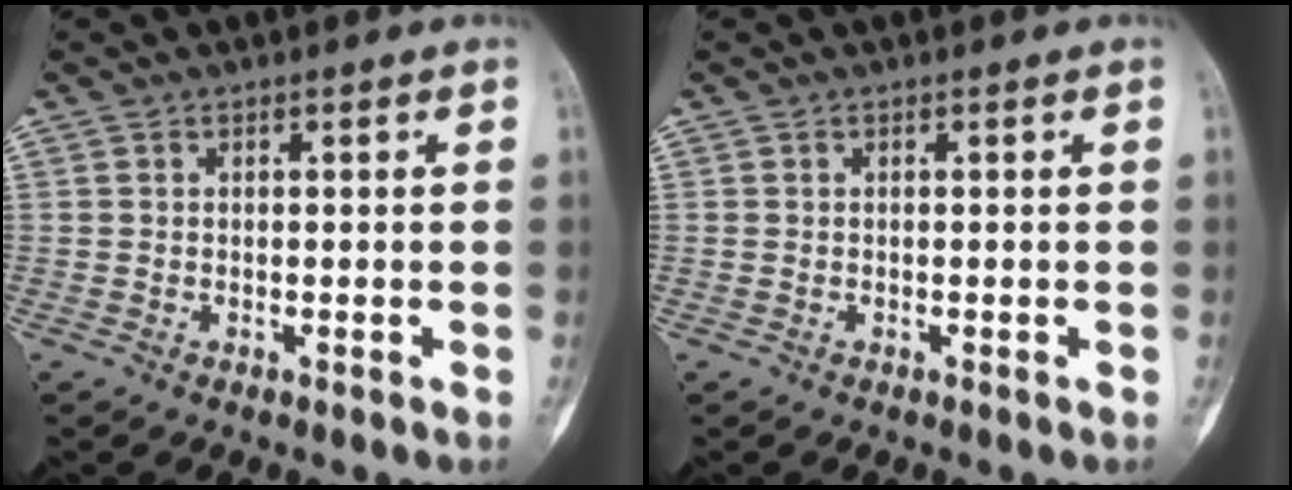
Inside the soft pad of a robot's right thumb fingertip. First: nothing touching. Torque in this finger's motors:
{"motor_torque": [-0.32, -0.07, -0.03, 0.18, -0.03]}